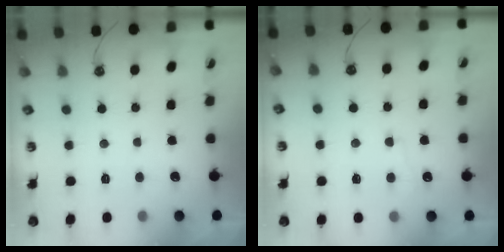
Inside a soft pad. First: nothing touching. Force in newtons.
{"total": 0.6, "press": 0.3, "slide": 0.5}